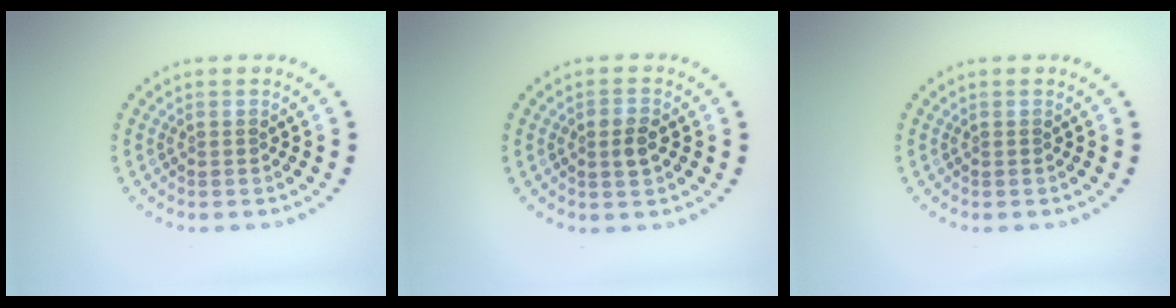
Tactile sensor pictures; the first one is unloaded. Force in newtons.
{"total": 1.9, "press": 1.9, "slide": 0.2}
{"total": 0.0}